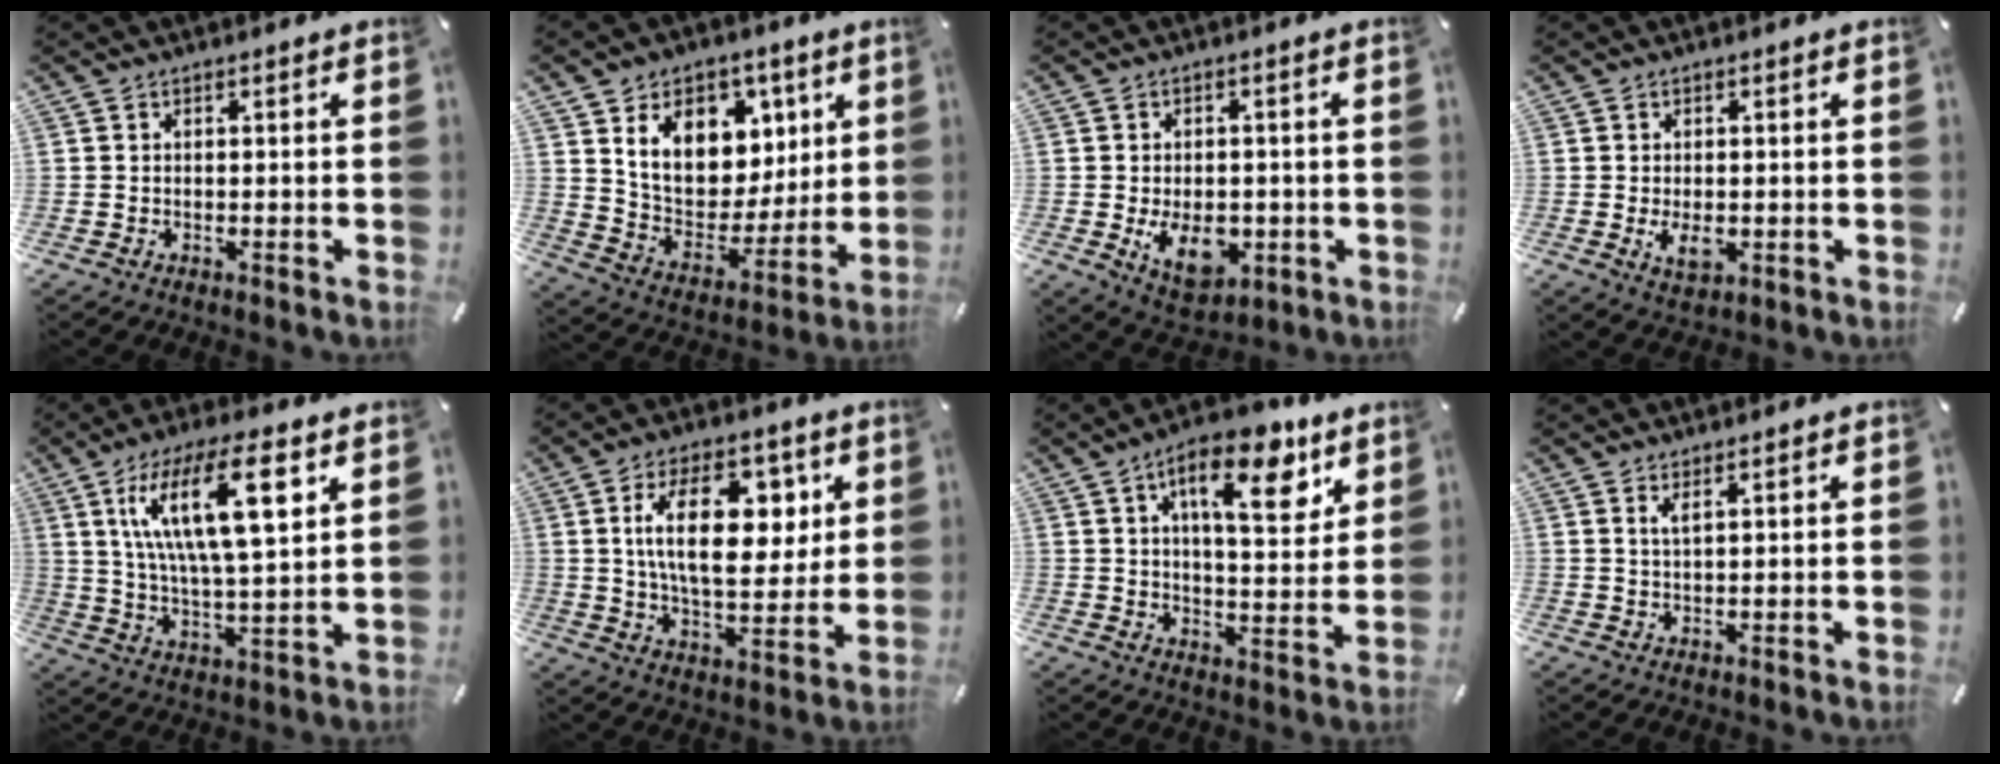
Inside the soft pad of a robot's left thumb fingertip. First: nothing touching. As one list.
[{"total": 15.9, "force": [7.0, 12.1, 7.5], "torque": [-0.119, -0.036, 0.134]}, {"total": 10.2, "force": [-2.4, 6.6, 7.5], "torque": [-0.124, -0.003, -0.038]}, {"total": 4.2, "force": [-0.6, 2.5, 3.3], "torque": [-0.062, -0.011, -0.017]}, {"total": 18.7, "force": [8.6, 6.4, 15.3], "torque": [-0.284, -0.010, 0.133]}, {"total": 18.5, "force": [5.5, 9.8, 14.7], "torque": [-0.244, 0.006, 0.088]}, {"total": 16.4, "force": [8.5, 6.9, 12.2], "torque": [-0.171, -0.038, 0.135]}, {"total": 2.2, "force": [1.4, 0.4, 1.7], "torque": [-0.036, 0.001, 0.024]}]